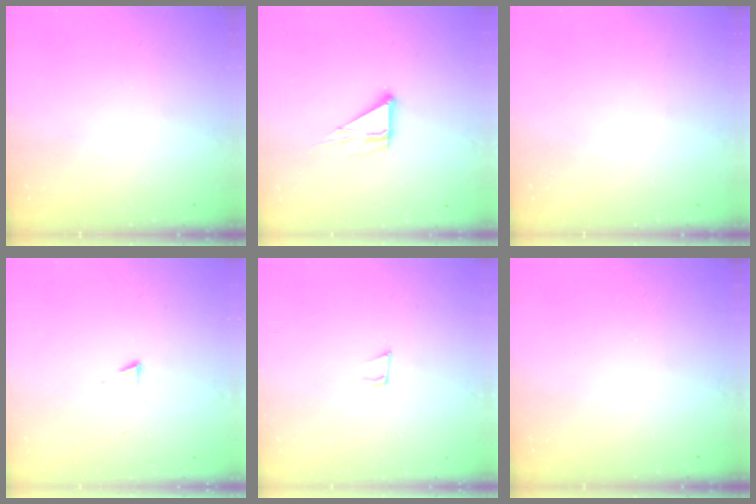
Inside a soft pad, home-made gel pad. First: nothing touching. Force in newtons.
{"total": 5.5, "press": 5.5, "slide": 0.3}
{"total": 0.0}
{"total": 3.5, "press": 3.4, "slide": 0.4}
{"total": 5.8, "press": 4.7, "slide": 3.4}
{"total": 0.0}